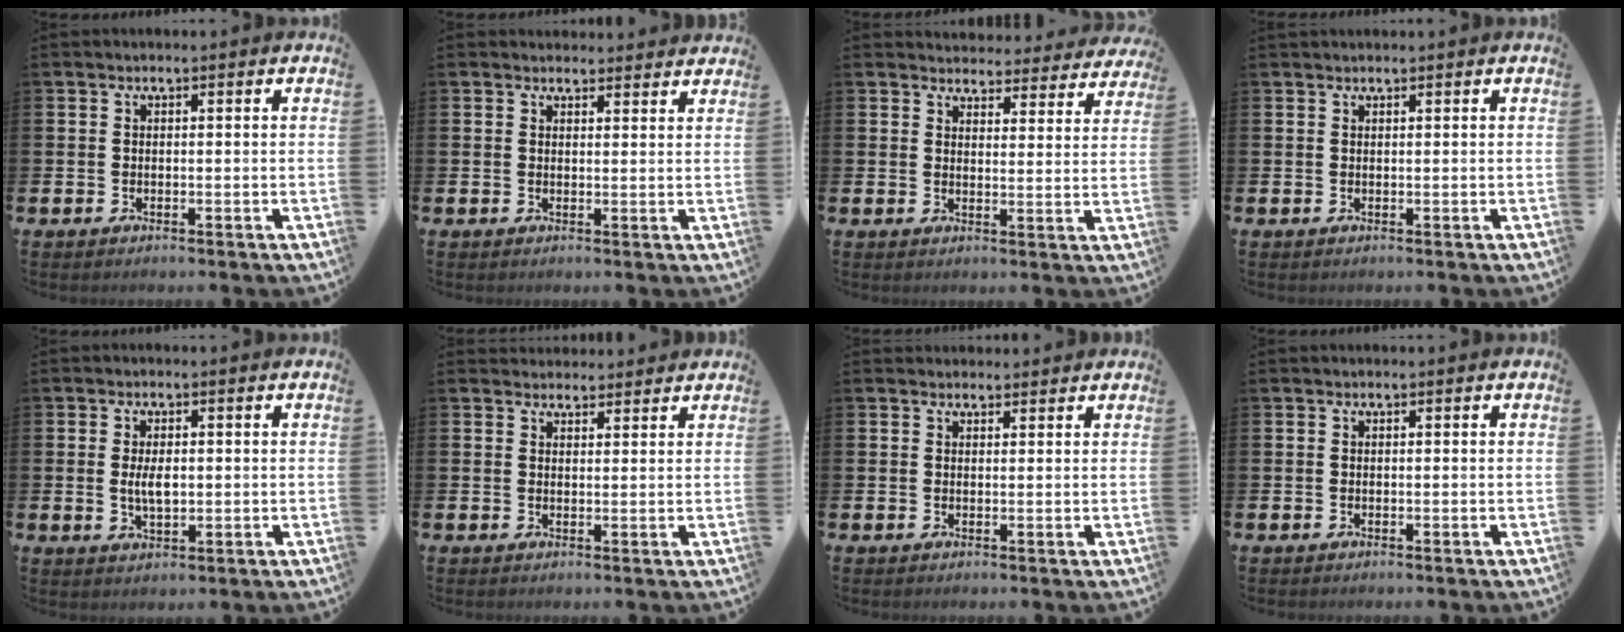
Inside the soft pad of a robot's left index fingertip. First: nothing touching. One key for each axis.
{"total": 2.1, "fx": 2.1, "fy": 0.5, "fz": -0.2, "tx": 0.010, "ty": -0.012, "tz": 0.037}
{"total": 3.9, "fx": 3.8, "fy": 1.1, "fz": 0.0, "tx": -0.003, "ty": -0.030, "tz": 0.064}
{"total": 0.6, "fx": 0.6, "fy": 0.0, "fz": 0.0, "tx": 0.003, "ty": 0.000, "tz": 0.011}
{"total": 3.4, "fx": 0.2, "fy": 1.8, "fz": 2.9, "tx": -0.042, "ty": 0.000, "tz": 0.000}
{"total": 2.5, "fx": 2.4, "fy": 0.7, "fz": -0.2, "tx": 0.013, "ty": -0.014, "tz": 0.042}
{"total": 1.5, "fx": 1.4, "fy": 0.6, "fz": -0.1, "tx": 0.013, "ty": -0.005, "tz": 0.023}
{"total": 0.0}